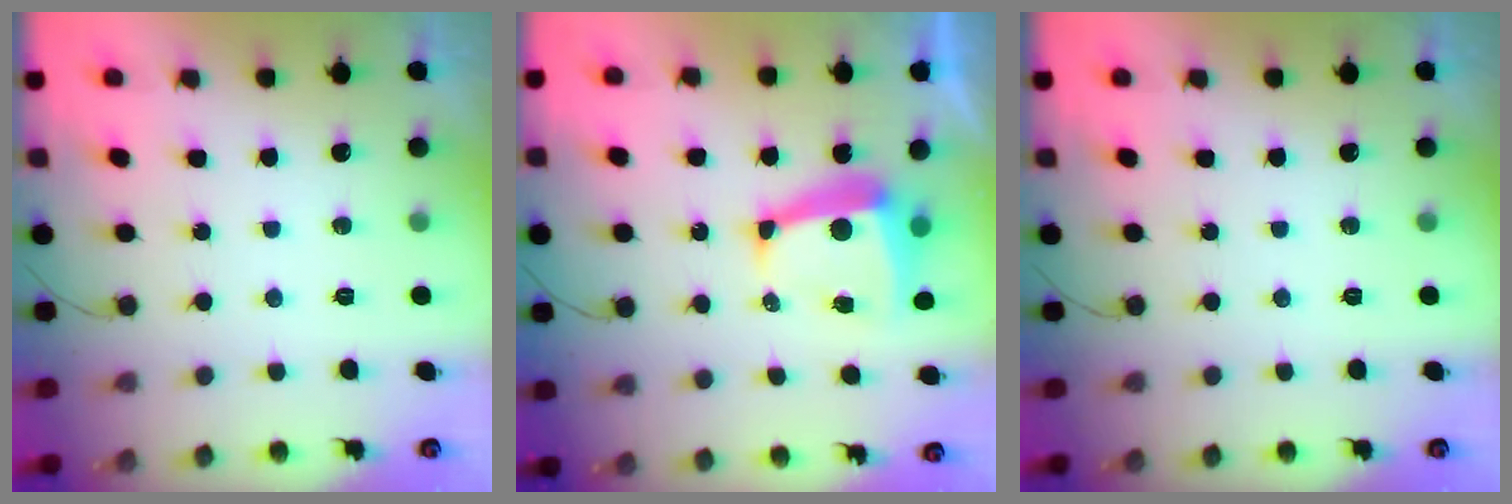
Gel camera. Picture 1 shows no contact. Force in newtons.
{"total": 9.1, "press": 9.0, "slide": 0.9}
{"total": 0.0}